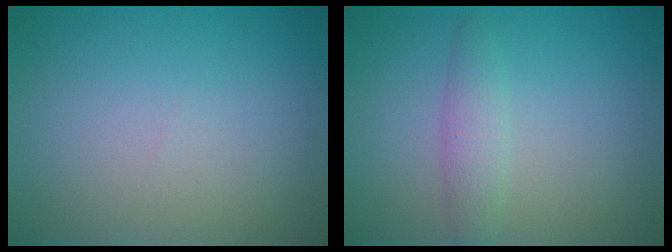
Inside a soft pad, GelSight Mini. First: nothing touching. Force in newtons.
{"total": 2.0, "press": 2.0, "slide": 0.1}